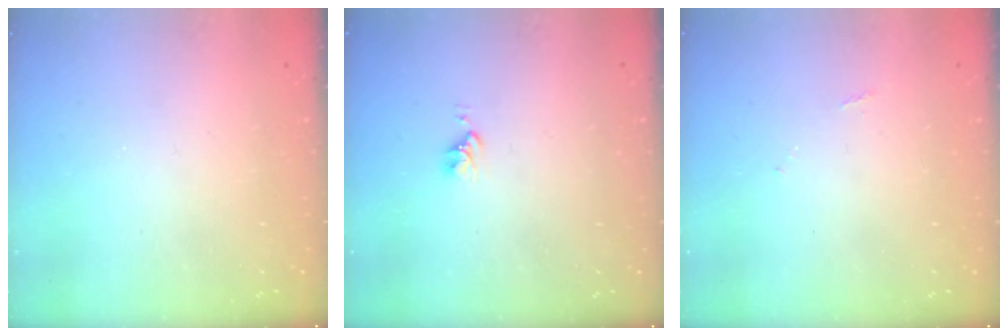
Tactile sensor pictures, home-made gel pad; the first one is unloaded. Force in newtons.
{"total": 2.8, "press": 2.8, "slide": 0.4}
{"total": 4.0, "press": 4.0, "slide": 0.6}